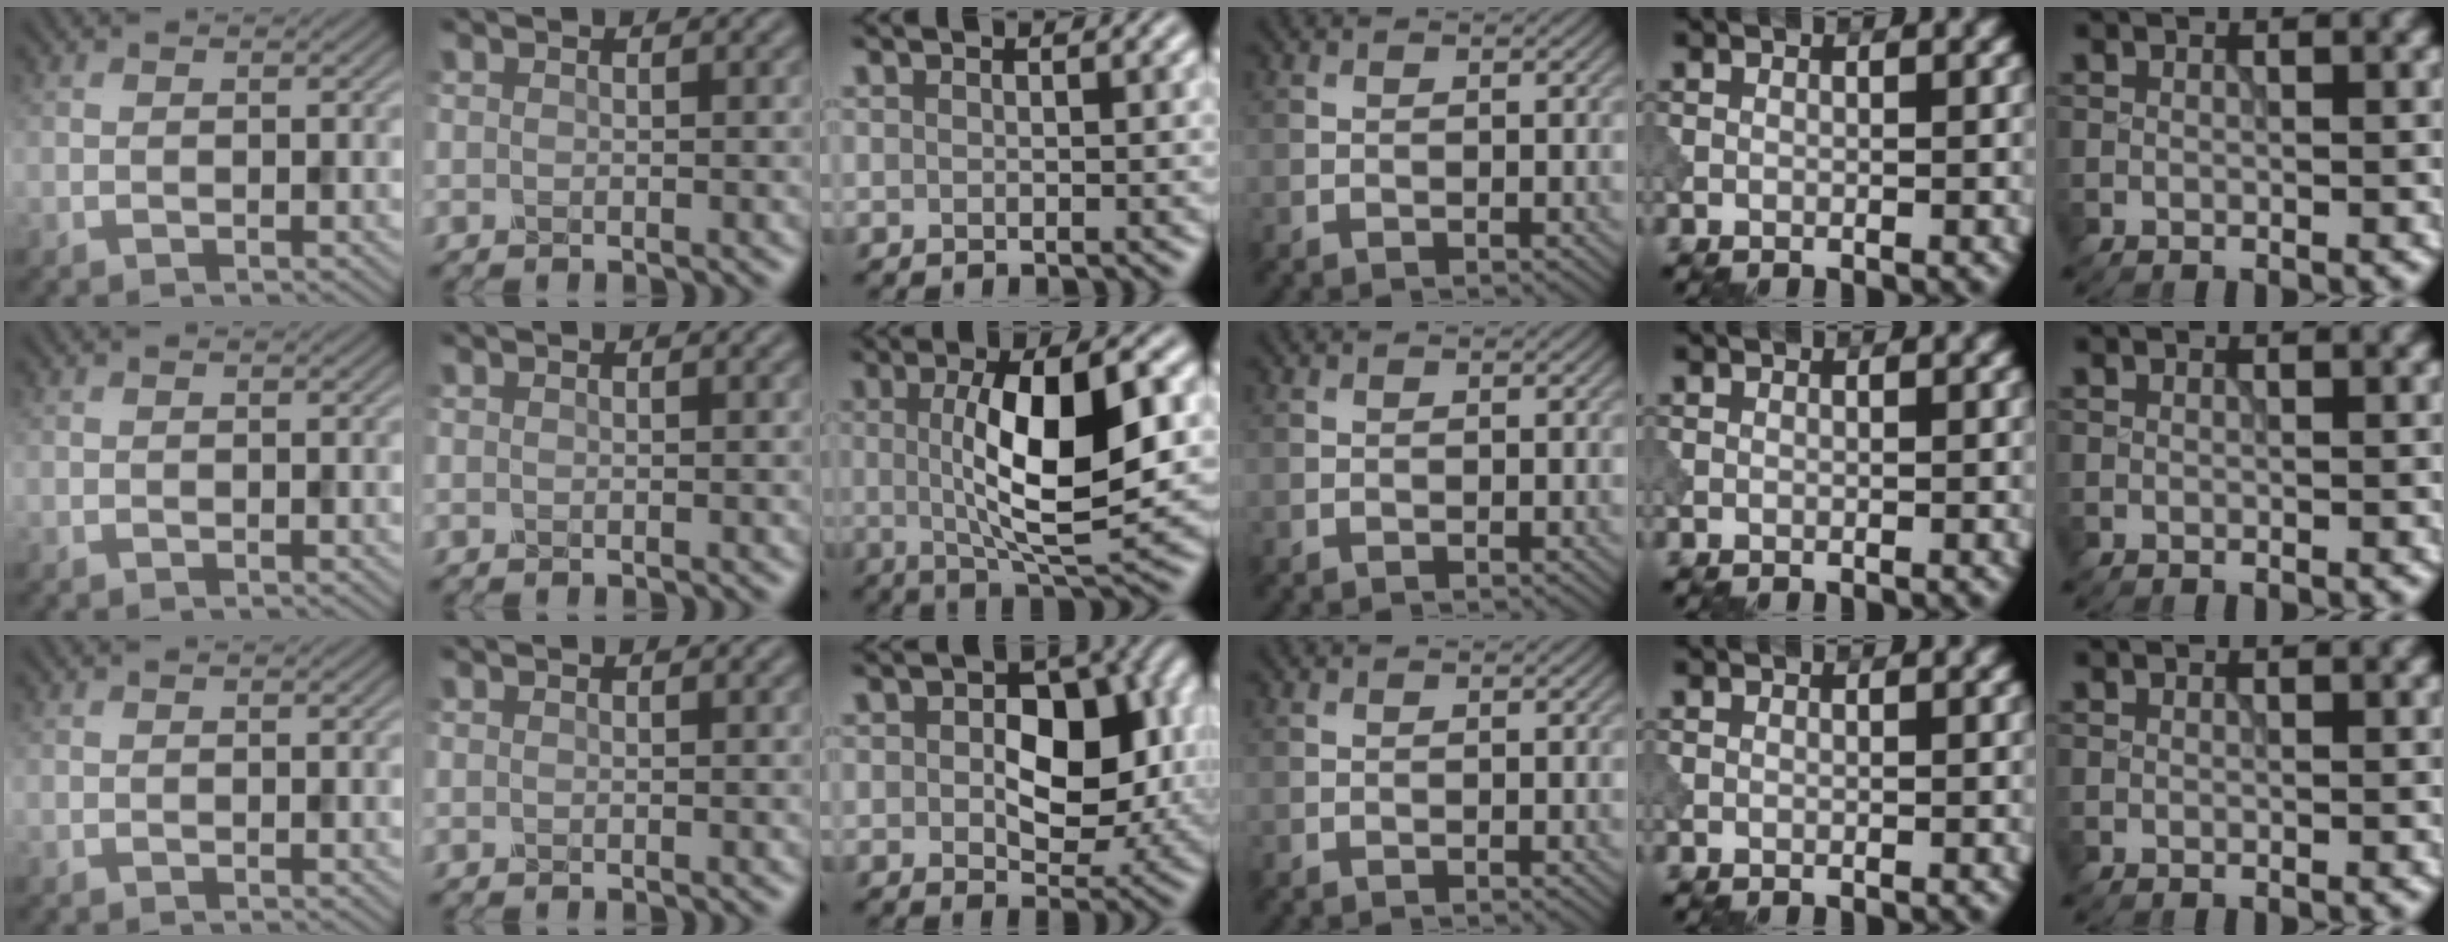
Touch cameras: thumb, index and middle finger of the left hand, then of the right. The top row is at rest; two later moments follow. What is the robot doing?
{"motion": "dispense", "object": "dispenser bottle"}